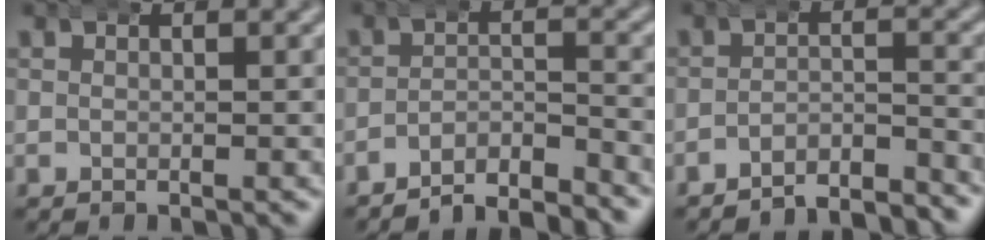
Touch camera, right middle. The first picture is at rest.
{"total": 8.2, "force": [-8.0, 1.3, 1.4], "torque": [0.006, -0.016, -0.129]}
{"total": 7.3, "force": [-7.1, 0.8, 1.3], "torque": [-0.002, -0.015, -0.114]}